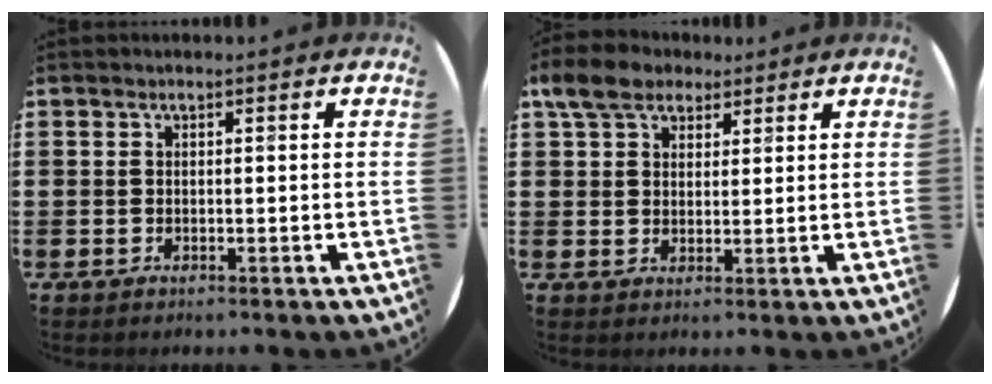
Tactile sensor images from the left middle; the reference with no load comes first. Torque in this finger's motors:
{"motor_torque": [1.19, -0.95, 0.15, 0.03]}